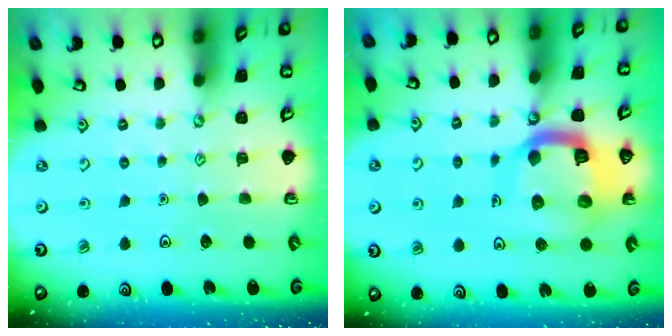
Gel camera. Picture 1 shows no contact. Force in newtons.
{"total": 15.8, "press": 15.7, "slide": 1.9}